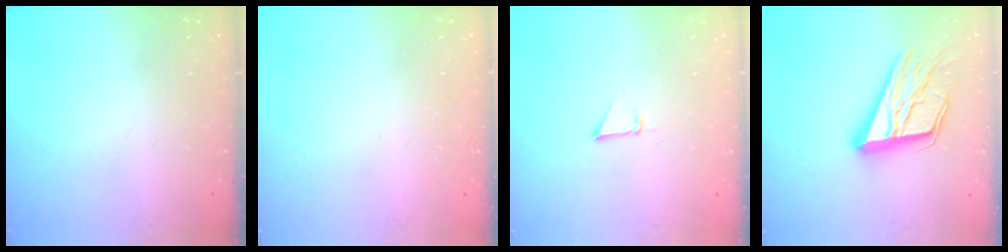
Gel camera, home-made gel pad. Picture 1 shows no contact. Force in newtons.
{"total": 1.5, "press": 1.5, "slide": 0.1}
{"total": 2.5, "press": 2.5, "slide": 0.1}
{"total": 20.2, "press": 20.0, "slide": 2.6}